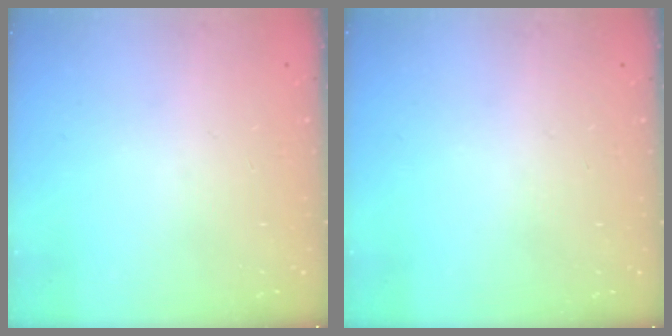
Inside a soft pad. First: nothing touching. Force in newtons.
{"total": 0.0}